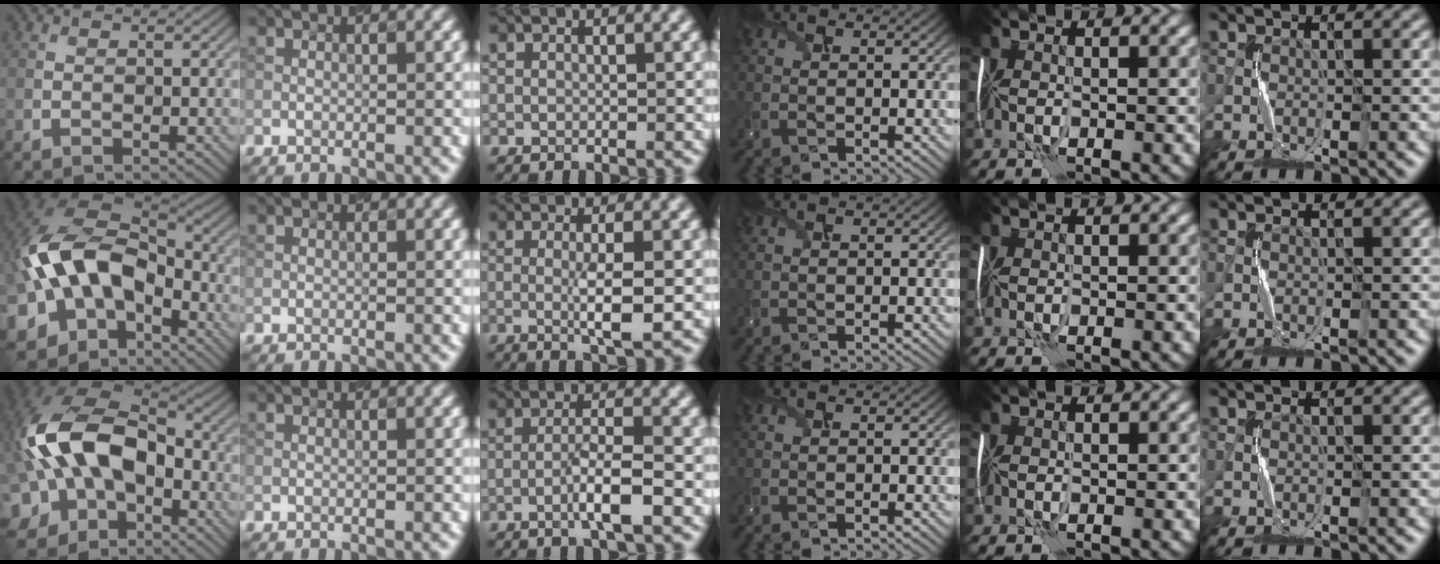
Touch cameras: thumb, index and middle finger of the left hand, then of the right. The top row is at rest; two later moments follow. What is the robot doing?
{"motion": "shake", "object": "handbell"}